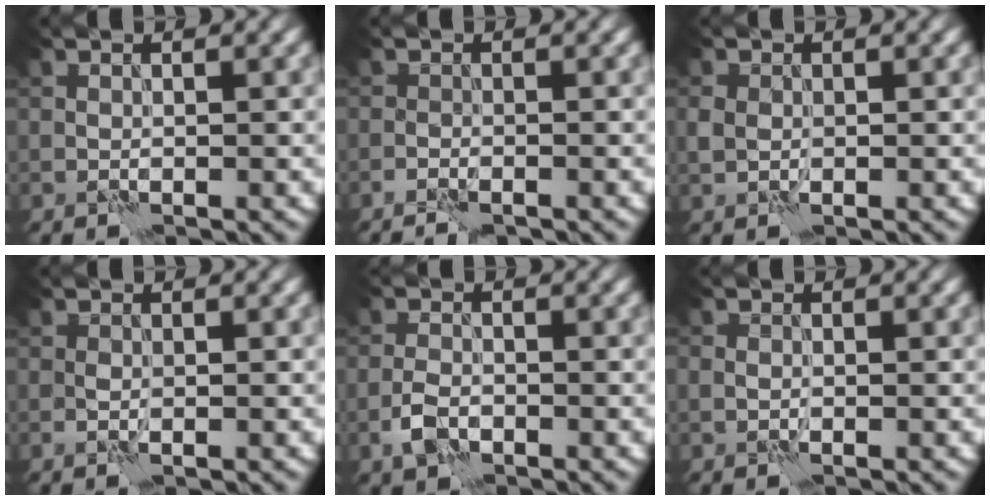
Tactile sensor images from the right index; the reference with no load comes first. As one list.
[{"total": 1.7, "force": [-1.5, 0.3, 0.8], "torque": [-0.023, 0.004, -0.026]}, {"total": 1.6, "force": [0.1, 1.2, 1.0], "torque": [-0.021, 0.001, 0.003]}, {"total": 0.8, "force": [-0.2, 0.4, 0.7], "torque": [-0.014, 0.000, -0.004]}, {"total": 2.3, "force": [-1.2, 1.2, 1.5], "torque": [-0.031, 0.003, -0.027]}, {"total": 0.9, "force": [-0.1, 0.7, 0.6], "torque": [-0.010, 0.000, -0.002]}]